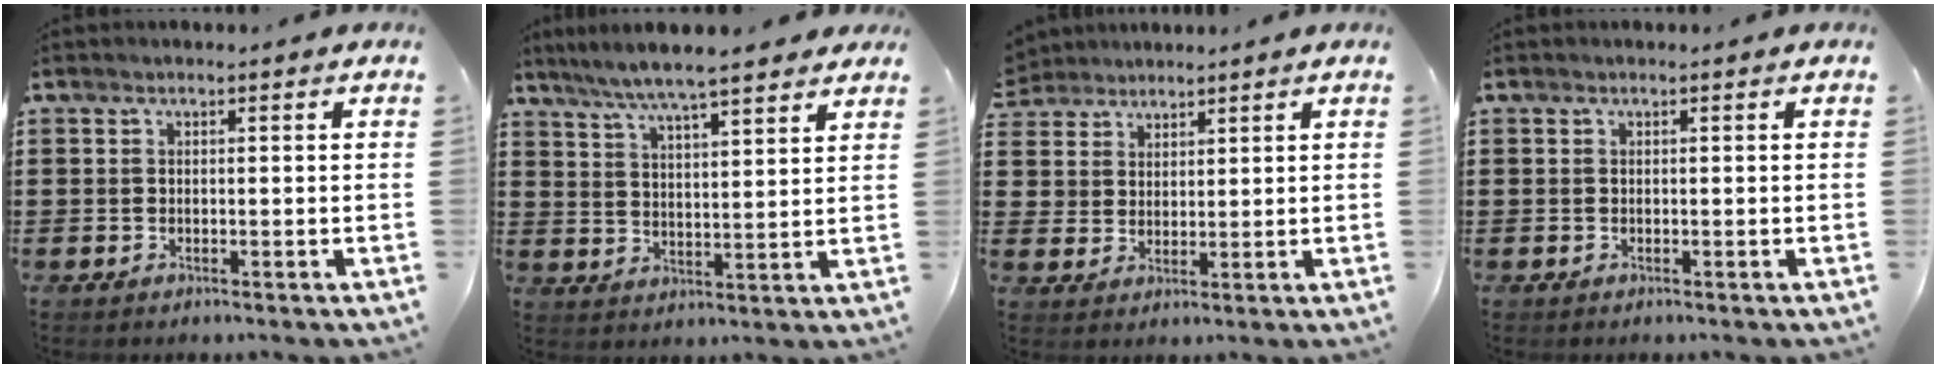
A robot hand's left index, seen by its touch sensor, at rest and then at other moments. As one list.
[{"total": 6.5, "force": [5.7, 0.4, 3.0], "torque": [-0.078, -0.018, 0.100]}, {"total": 4.1, "force": [3.0, 2.9, -0.3], "torque": [-0.016, 0.003, 0.055]}, {"total": 0.0}]